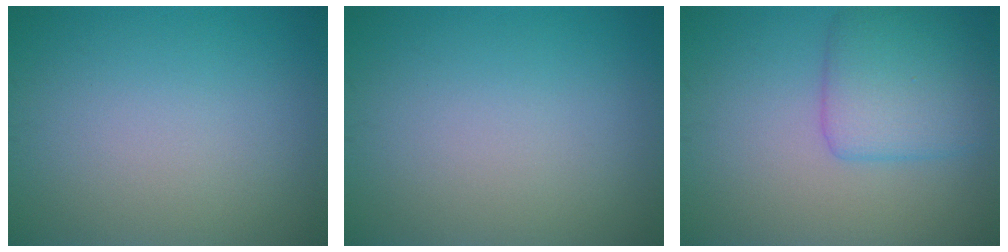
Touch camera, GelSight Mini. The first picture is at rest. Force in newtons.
{"total": 0.0}
{"total": 4.5, "press": 4.5, "slide": 0.1}